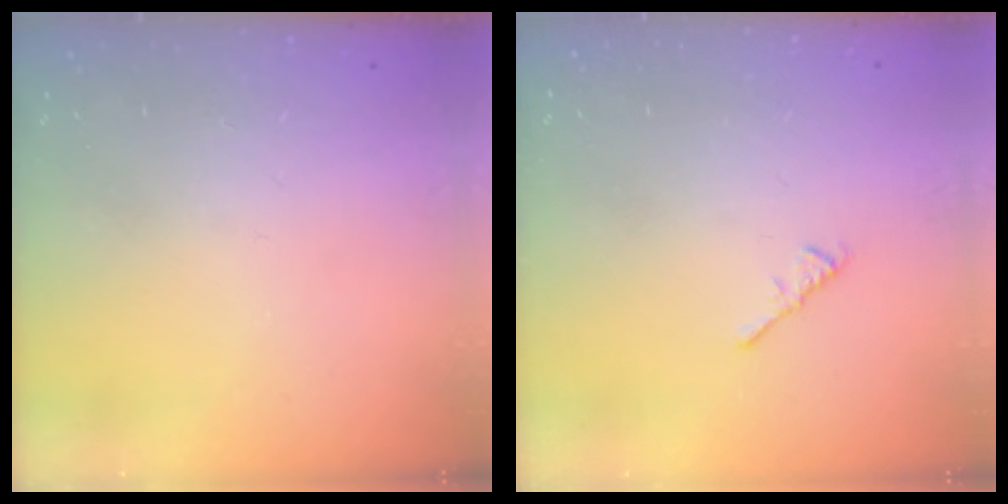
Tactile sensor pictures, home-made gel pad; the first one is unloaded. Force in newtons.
{"total": 1.1, "press": 1.0, "slide": 0.4}